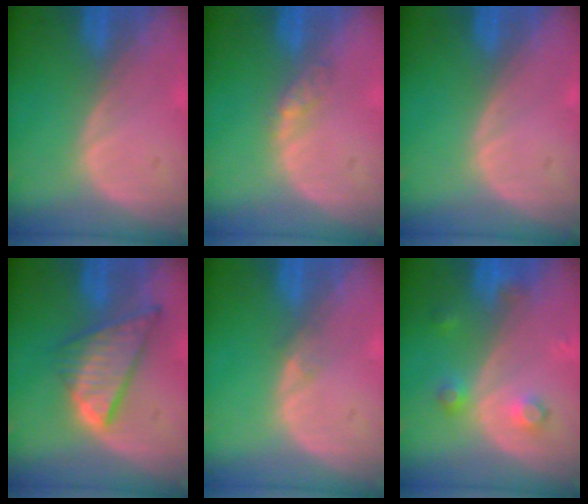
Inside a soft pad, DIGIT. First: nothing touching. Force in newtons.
{"total": 2.2, "press": 1.9, "slide": 1.2}
{"total": 0.0}
{"total": 8.7, "press": 7.4, "slide": 4.6}
{"total": 0.8, "press": 0.8, "slide": 0.0}
{"total": 3.8, "press": 3.4, "slide": 1.7}